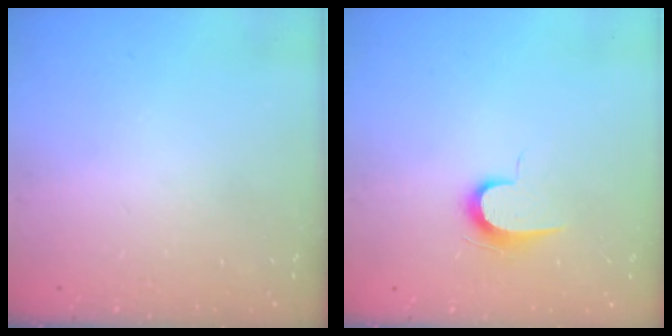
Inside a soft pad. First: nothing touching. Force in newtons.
{"total": 6.4, "press": 6.3, "slide": 0.7}